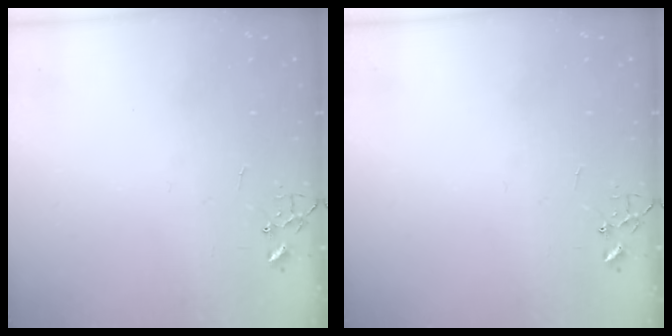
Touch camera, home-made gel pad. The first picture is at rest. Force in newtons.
{"total": 0.0}